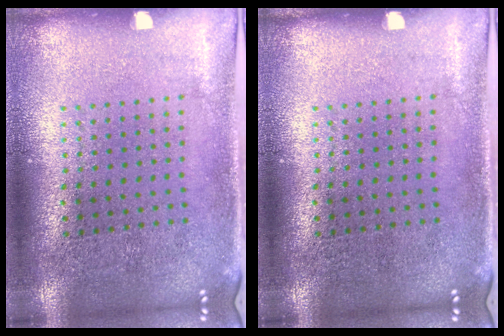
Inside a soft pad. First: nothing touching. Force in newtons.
{"total": 0.0}